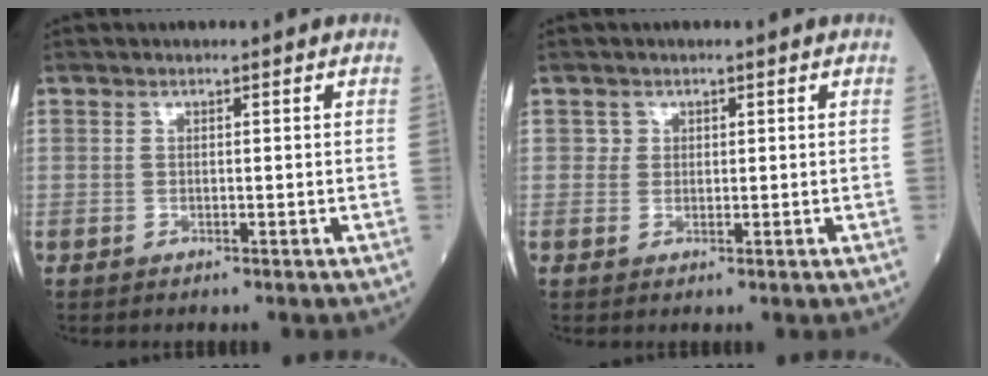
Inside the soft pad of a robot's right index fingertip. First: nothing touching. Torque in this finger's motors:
{"motor_torque": [0.01, 0.05, -0.04, -0.01]}